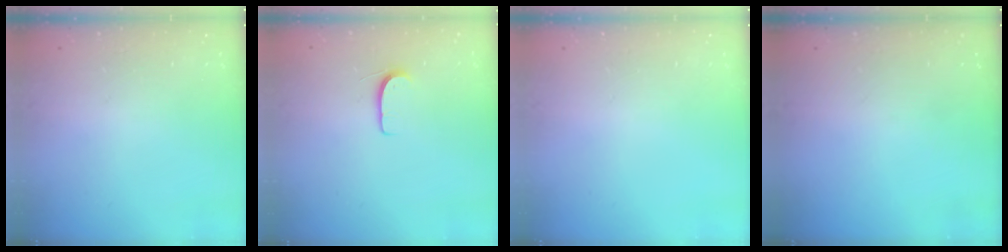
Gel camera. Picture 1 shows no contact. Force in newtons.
{"total": 5.2, "press": 5.2, "slide": 0.5}
{"total": 0.0}
{"total": 0.0}